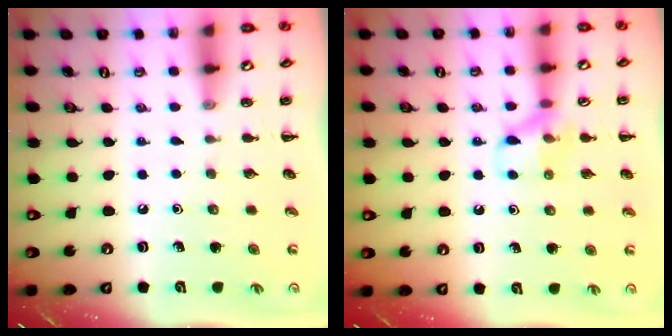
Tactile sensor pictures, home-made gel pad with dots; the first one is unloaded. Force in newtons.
{"total": 9.1, "press": 9.1, "slide": 0.7}